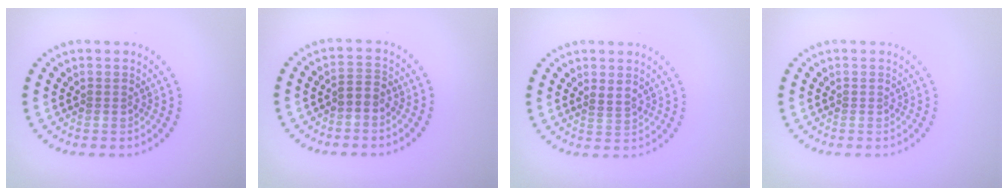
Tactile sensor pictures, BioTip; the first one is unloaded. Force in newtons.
{"total": 1.5, "press": 1.3, "slide": 0.8}
{"total": 1.1, "press": 1.0, "slide": 0.5}
{"total": 0.0}